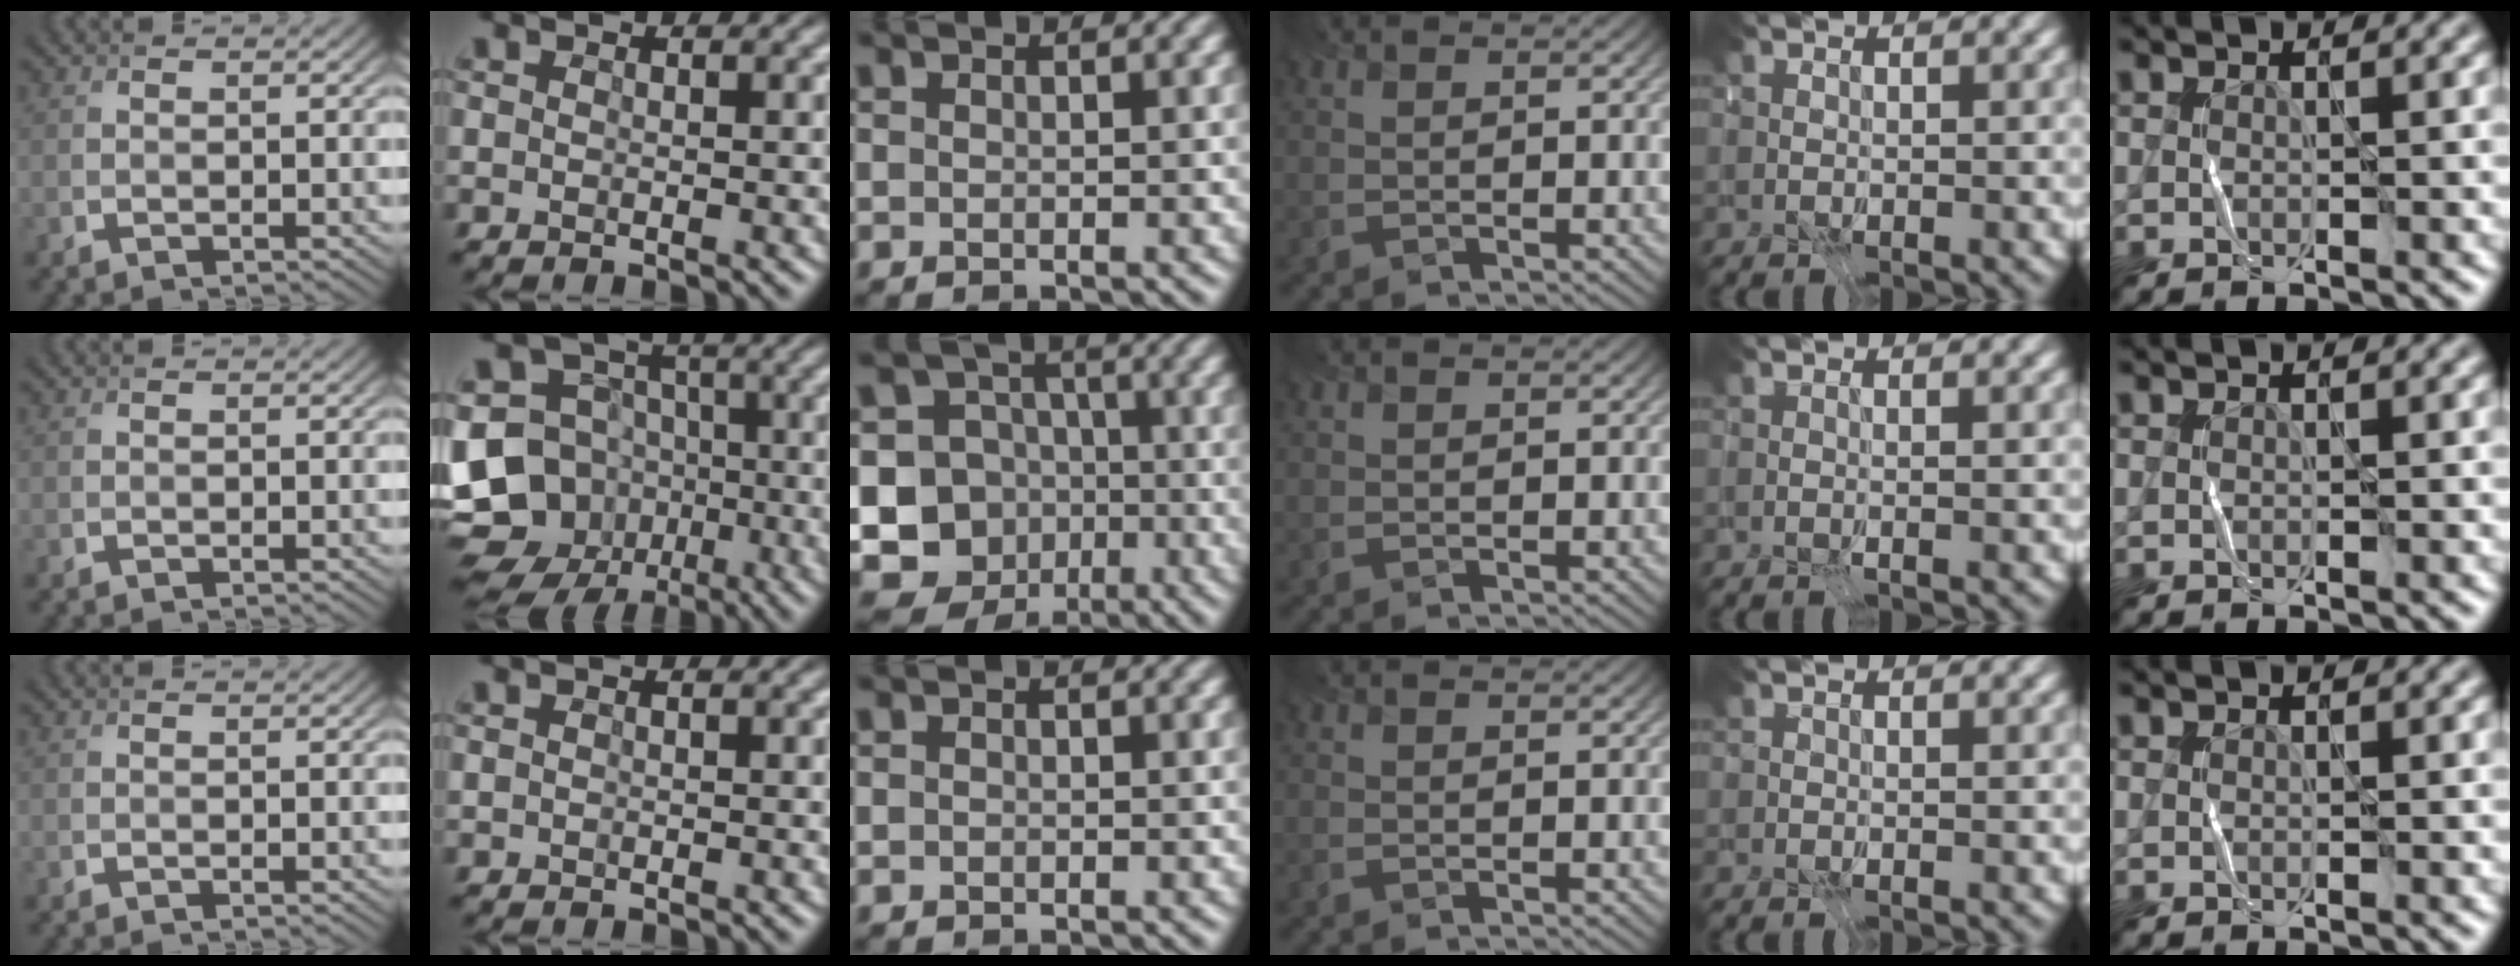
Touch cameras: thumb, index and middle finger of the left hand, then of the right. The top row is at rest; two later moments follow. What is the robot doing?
{"motion": "fold", "object": "receipt paper"}